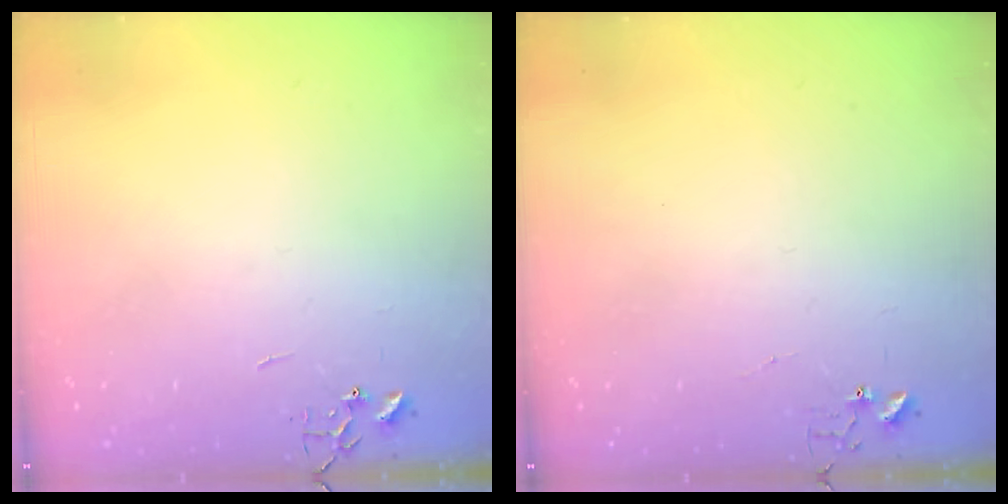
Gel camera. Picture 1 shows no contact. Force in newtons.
{"total": 3.4, "press": 3.4, "slide": 0.3}